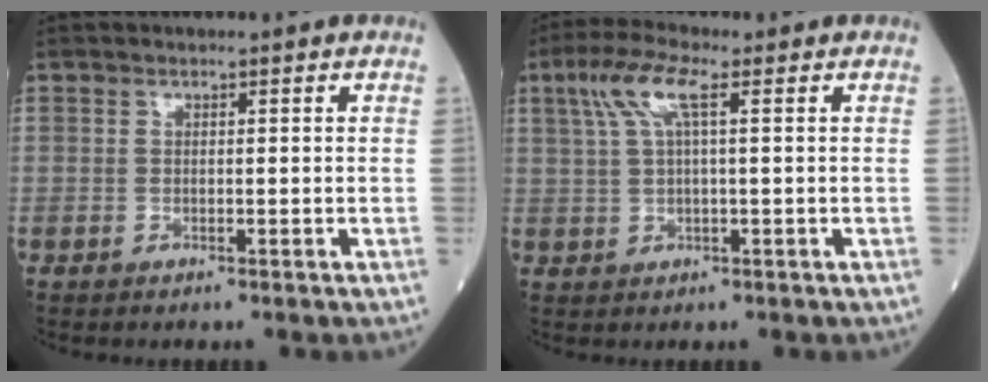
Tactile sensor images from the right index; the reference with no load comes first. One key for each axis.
{"total": 5.6, "fx": 2.2, "fy": 0.8, "fz": 5.1, "tx": -0.111, "ty": 0.023, "tz": 0.046}